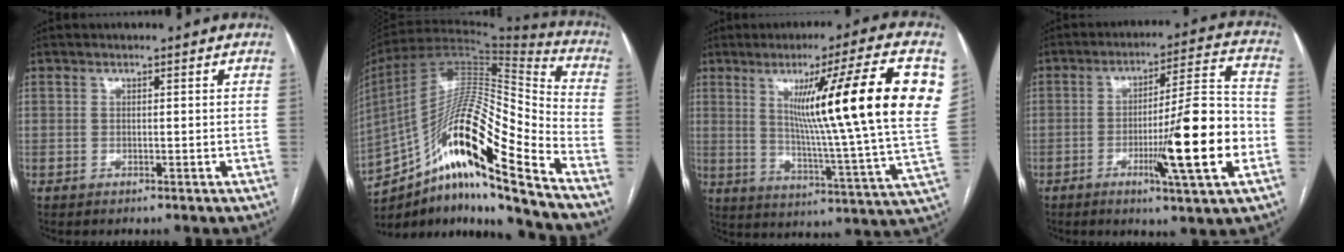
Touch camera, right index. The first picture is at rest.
{"total": 23.2, "force": [-14.3, 1.9, 18.1], "torque": [-0.330, 0.011, -0.254]}
{"total": 23.6, "force": [7.0, -1.2, 22.5], "torque": [-0.291, 0.001, 0.093]}
{"total": 15.6, "force": [-4.5, 0.0, 14.9], "torque": [-0.232, -0.007, -0.071]}